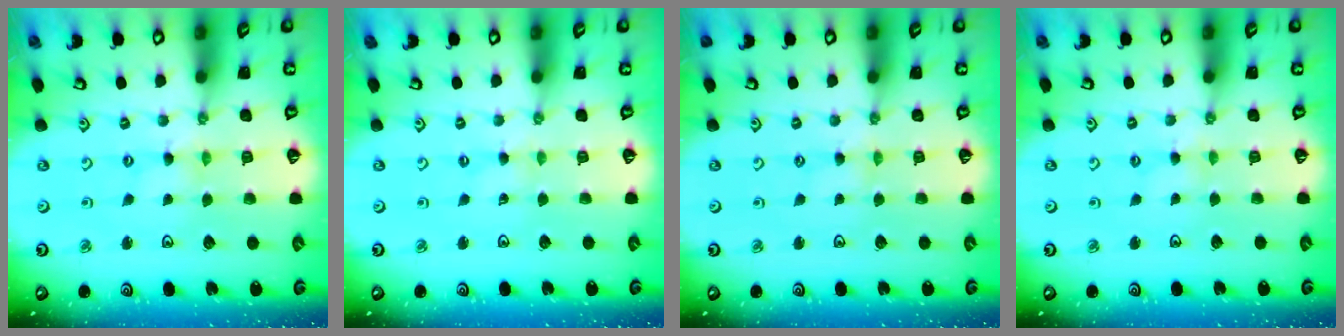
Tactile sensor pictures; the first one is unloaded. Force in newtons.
{"total": 0.0}
{"total": 1.9, "press": 1.8, "slide": 0.3}
{"total": 1.8, "press": 1.8, "slide": 0.3}